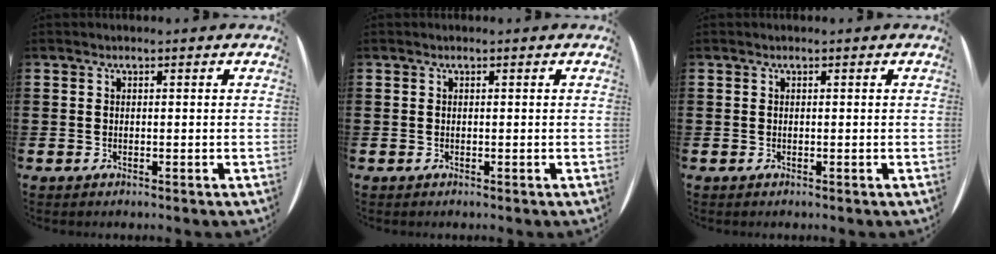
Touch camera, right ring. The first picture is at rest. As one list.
[{"total": 0.0}, {"total": 0.0}]